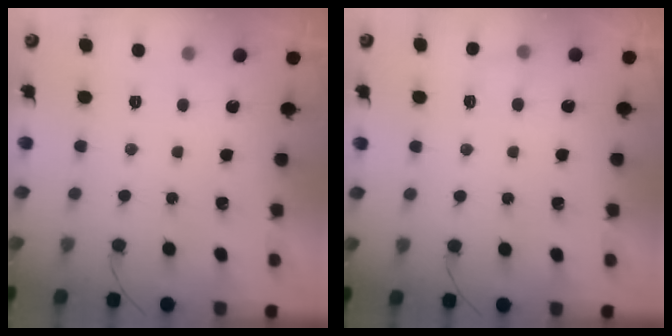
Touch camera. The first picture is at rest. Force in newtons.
{"total": 6.8, "press": 2.7, "slide": 6.3}